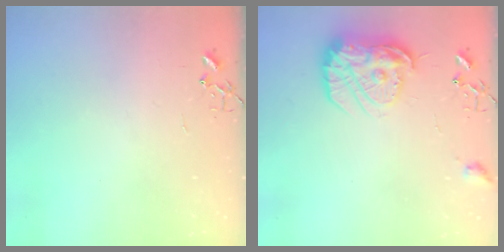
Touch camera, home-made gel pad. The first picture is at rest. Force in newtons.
{"total": 15.7, "press": 15.6, "slide": 1.4}